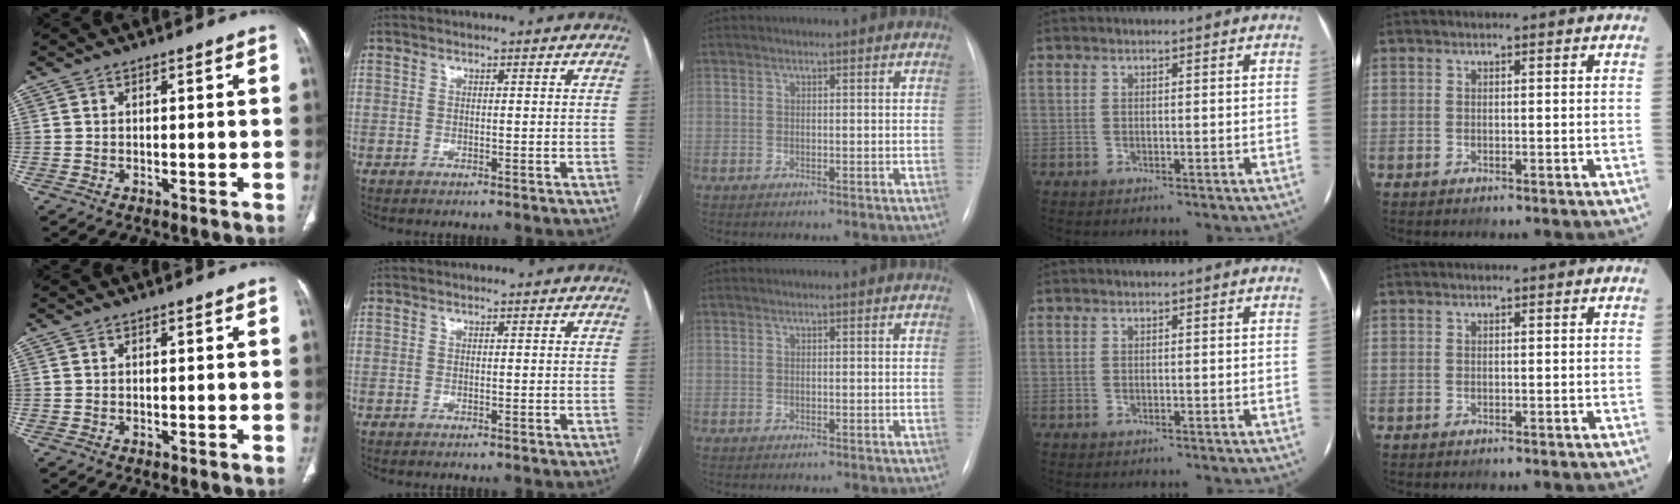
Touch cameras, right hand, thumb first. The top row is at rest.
{}